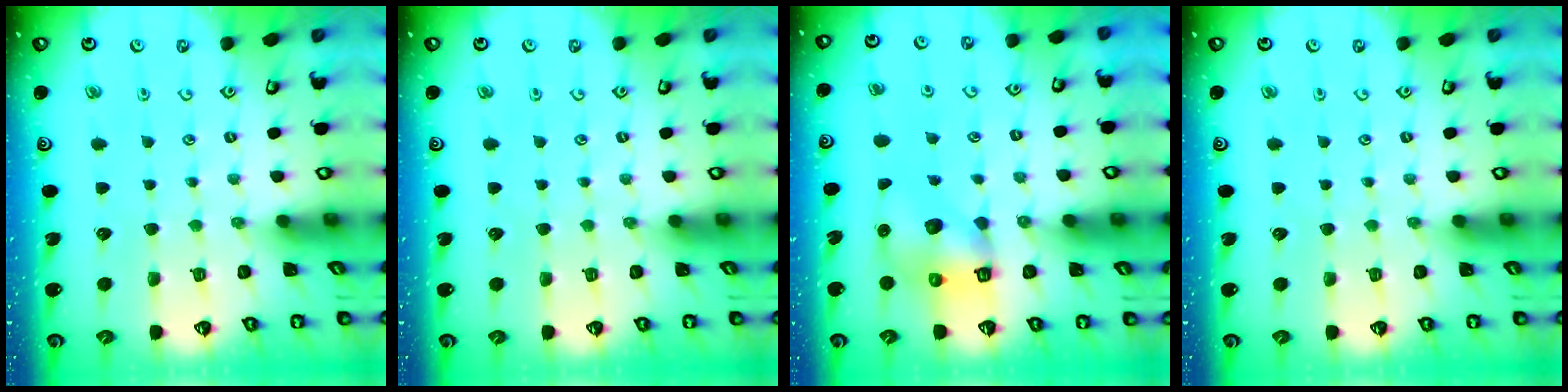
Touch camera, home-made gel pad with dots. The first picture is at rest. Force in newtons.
{"total": 0.0}
{"total": 8.0, "press": 7.9, "slide": 1.2}
{"total": 0.0}